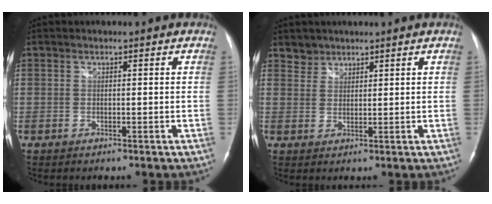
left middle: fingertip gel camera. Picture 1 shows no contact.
{"total": 2.3, "force": [1.9, 1.2, -0.4], "torque": [0.014, 0.009, 0.031]}